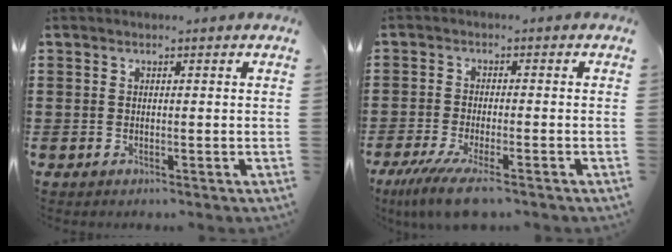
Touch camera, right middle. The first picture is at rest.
{"total": 5.9, "force": [-4.2, 0.5, 4.1], "torque": [-0.094, -0.021, -0.080]}